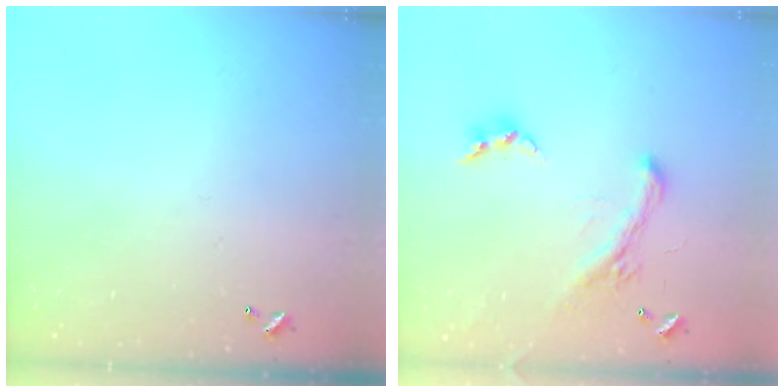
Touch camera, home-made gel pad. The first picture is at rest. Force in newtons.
{"total": 2.5, "press": 2.0, "slide": 1.4}